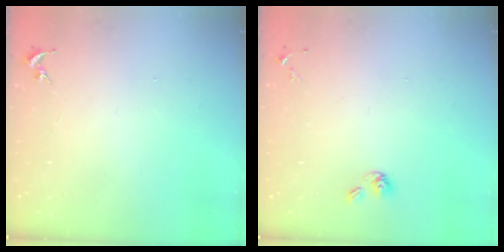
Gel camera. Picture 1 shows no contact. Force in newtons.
{"total": 5.5, "press": 5.0, "slide": 2.2}